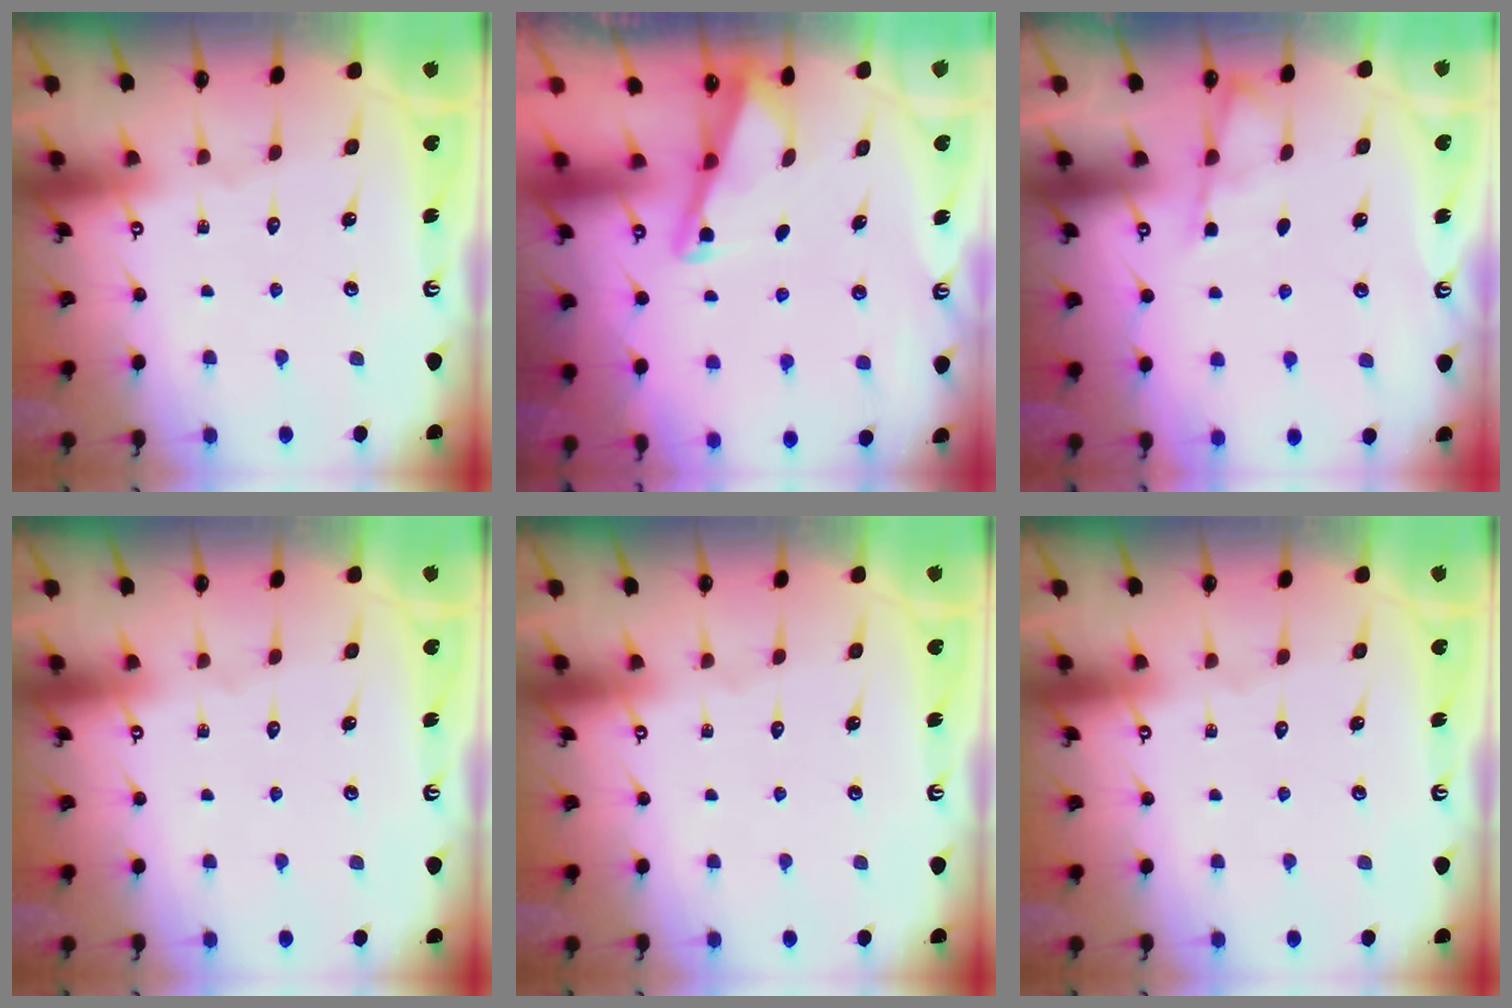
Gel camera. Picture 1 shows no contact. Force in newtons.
{"total": 3.0, "press": 3.0, "slide": 0.3}
{"total": 2.2, "press": 2.2, "slide": 0.3}
{"total": 0.0}
{"total": 0.0}
{"total": 0.0}